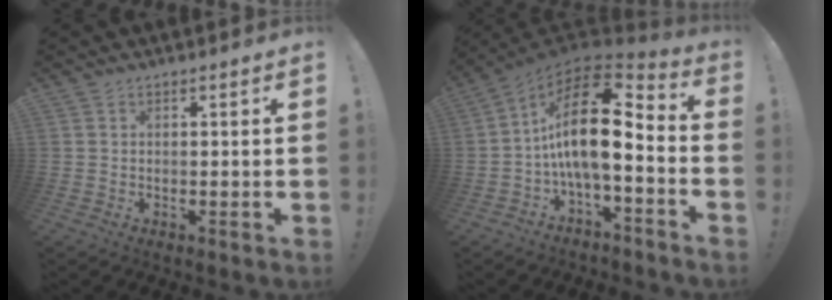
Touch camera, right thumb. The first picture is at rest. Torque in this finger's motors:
{"motor_torque": [1.97, 3.04, 1.91, -0.86, 0.55]}